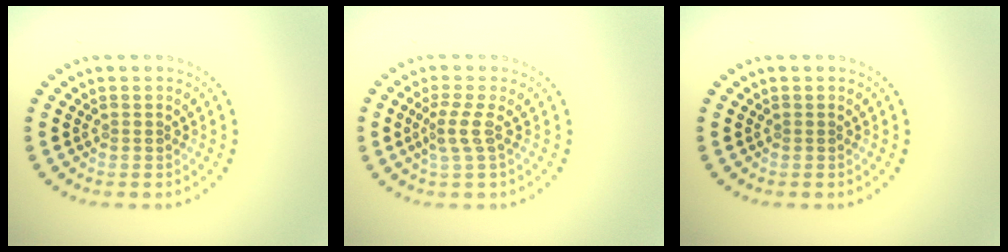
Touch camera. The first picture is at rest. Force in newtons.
{"total": 2.1, "press": 1.5, "slide": 1.5}
{"total": 0.0}